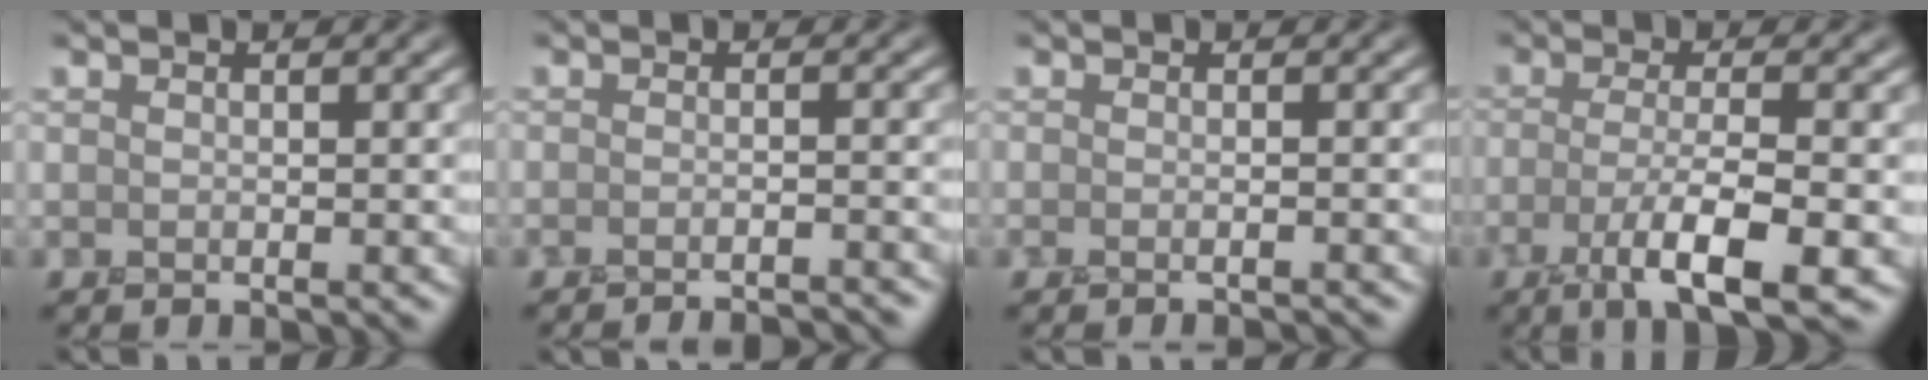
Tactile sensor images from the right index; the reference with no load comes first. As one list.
[{"total": 3.0, "force": [-2.9, 0.3, 0.9], "torque": [0.004, 0.005, -0.044]}, {"total": 1.2, "force": [-1.1, 0.2, 0.5], "torque": [0.003, -0.004, -0.023]}, {"total": 5.3, "force": [-1.9, 1.2, 4.8], "torque": [-0.083, 0.001, -0.039]}]